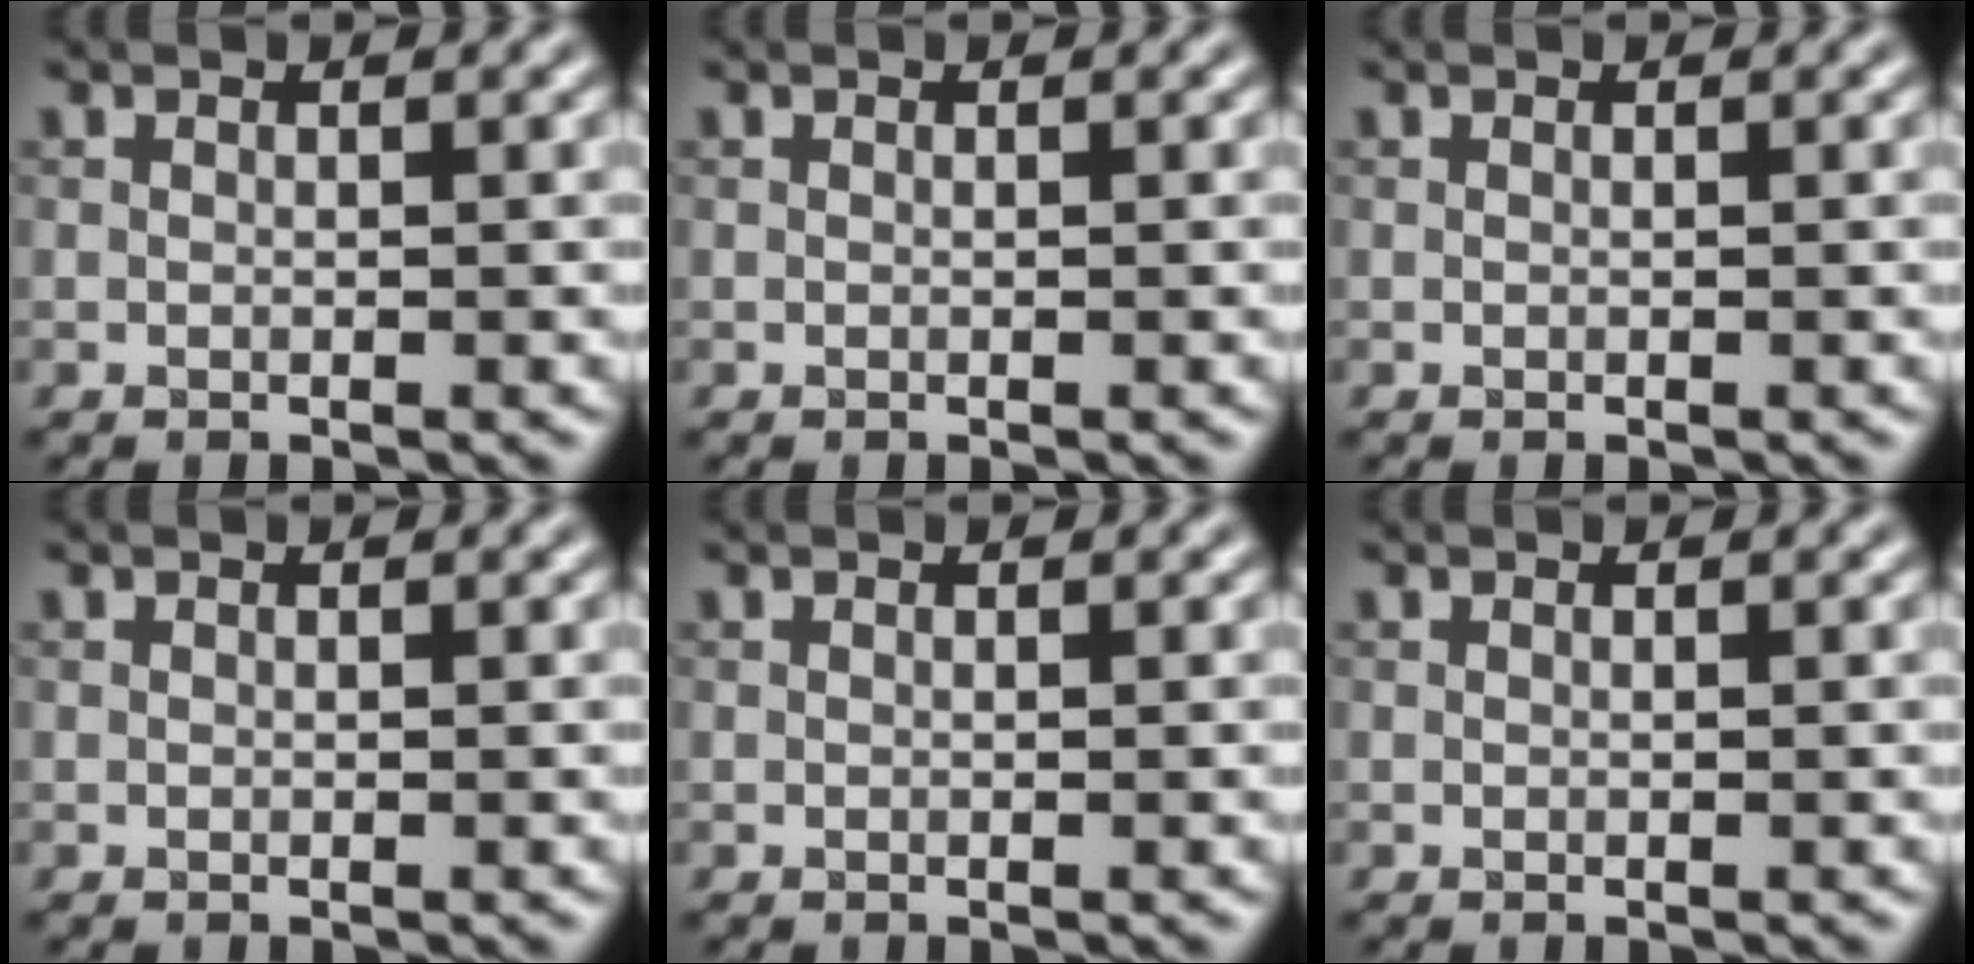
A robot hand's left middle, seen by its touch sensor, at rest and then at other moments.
{"total": 0.0}
{"total": 0.0}
{"total": 0.0}
{"total": 0.0}
{"total": 0.0}